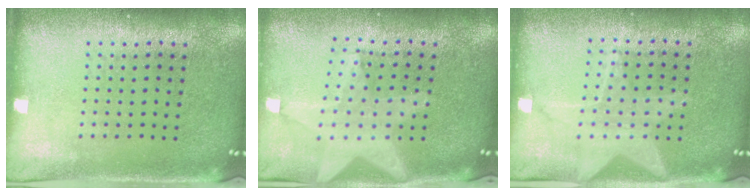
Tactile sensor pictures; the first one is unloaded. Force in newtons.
{"total": 1.9, "press": 1.6, "slide": 1.0}
{"total": 1.5, "press": 1.5, "slide": 0.4}